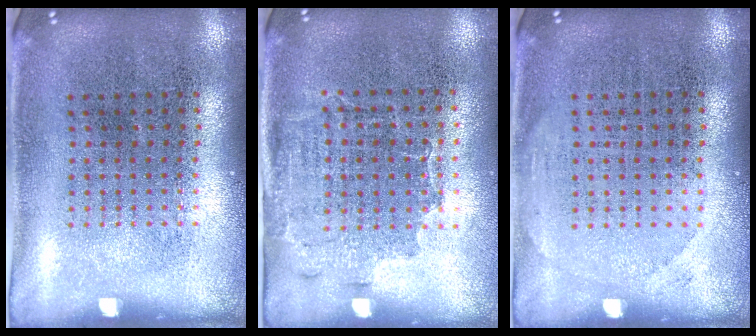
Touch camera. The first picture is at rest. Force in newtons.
{"total": 1.6, "press": 1.3, "slide": 0.9}
{"total": 0.8, "press": 0.8, "slide": 0.2}